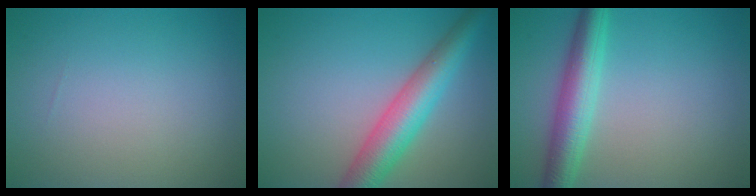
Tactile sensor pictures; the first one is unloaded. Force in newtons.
{"total": 6.2, "press": 6.2, "slide": 0.1}
{"total": 4.7, "press": 4.7, "slide": 0.1}